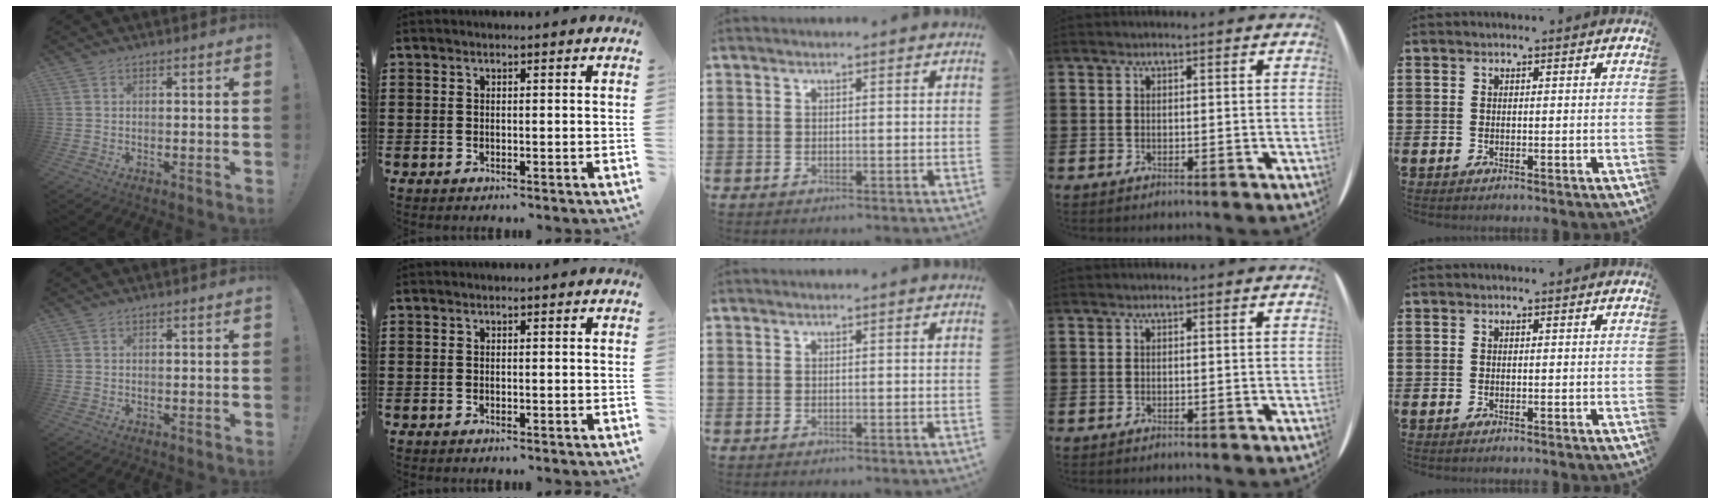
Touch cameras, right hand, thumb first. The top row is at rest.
{}